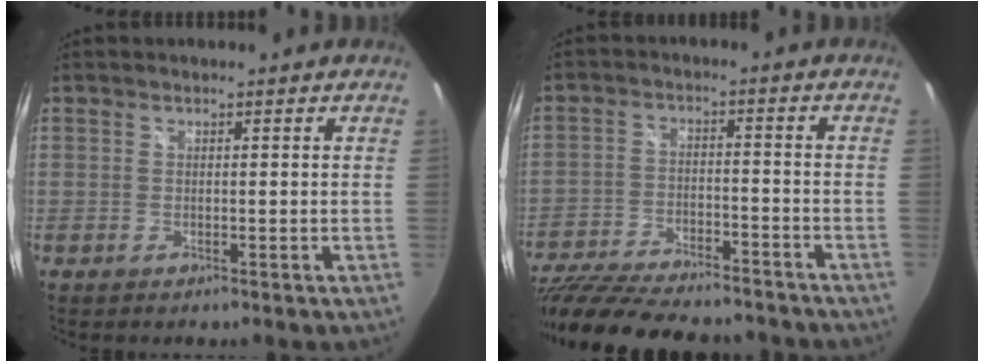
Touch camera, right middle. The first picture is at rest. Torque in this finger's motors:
{"motor_torque": [1.10, -1.04, 0.29, 0.15]}